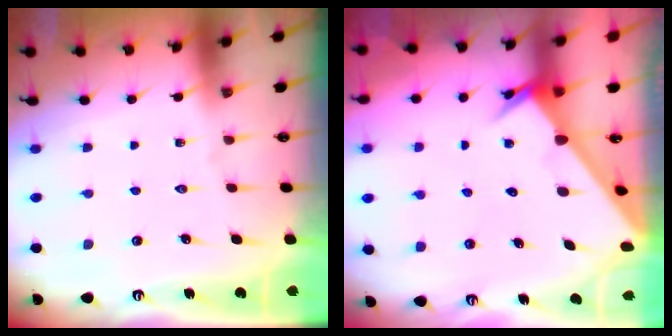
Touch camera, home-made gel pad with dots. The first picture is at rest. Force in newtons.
{"total": 3.8, "press": 3.7, "slide": 0.2}